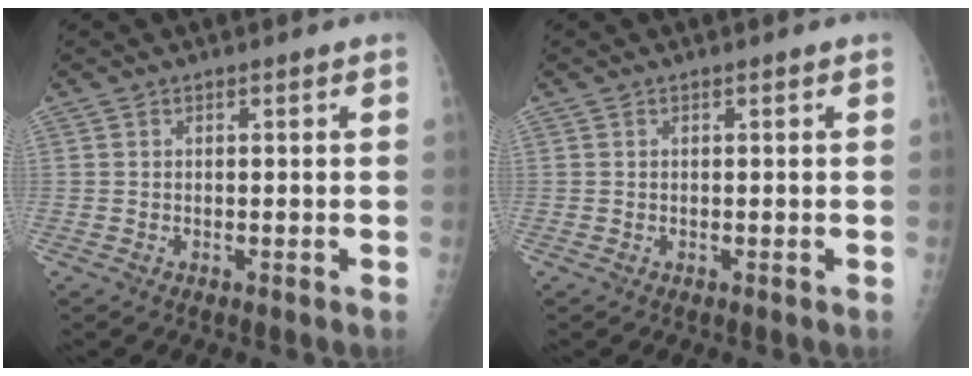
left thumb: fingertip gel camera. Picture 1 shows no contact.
{"total": 0.0}